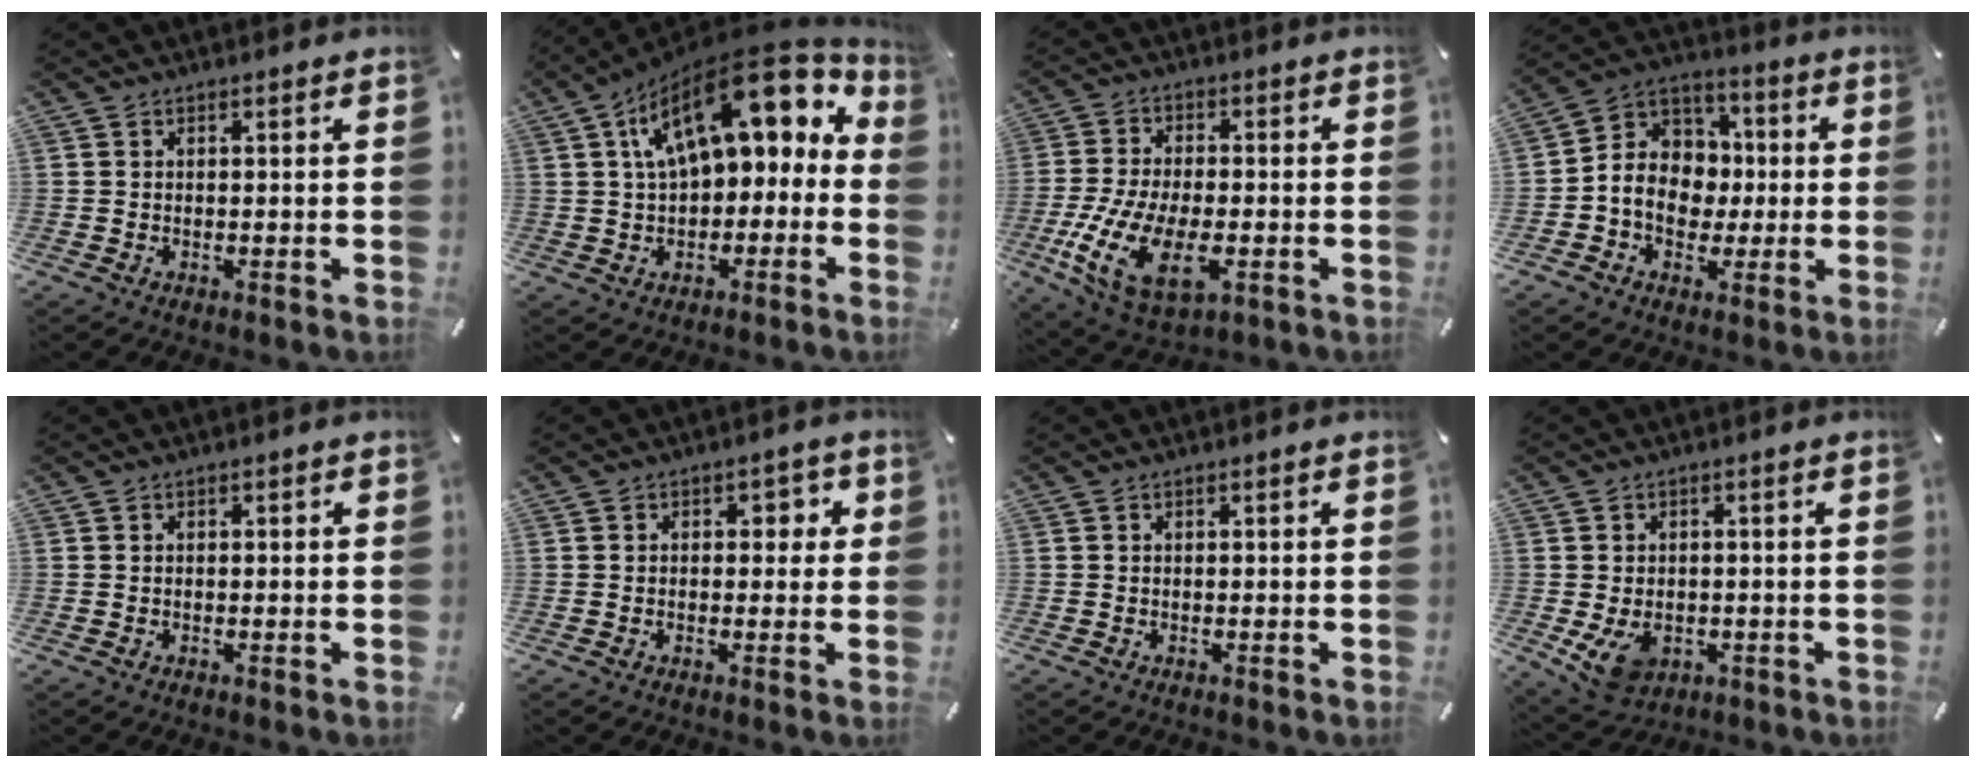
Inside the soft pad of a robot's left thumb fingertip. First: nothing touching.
{"total": 18.3, "force": [8.2, 9.3, 13.5], "torque": [-0.218, -0.045, 0.142]}
{"total": 14.8, "force": [-4.6, 7.8, 11.8], "torque": [-0.252, -0.001, -0.077]}
{"total": 10.6, "force": [-1.6, 9.7, 4.0], "torque": [-0.089, 0.008, -0.028]}
{"total": 0.0}
{"total": 2.9, "force": [0.3, 2.2, 1.9], "torque": [-0.020, 0.000, -0.005]}
{"total": 0.0}
{"total": 6.7, "force": [-1.5, 5.1, 4.0], "torque": [-0.073, 0.001, -0.024]}